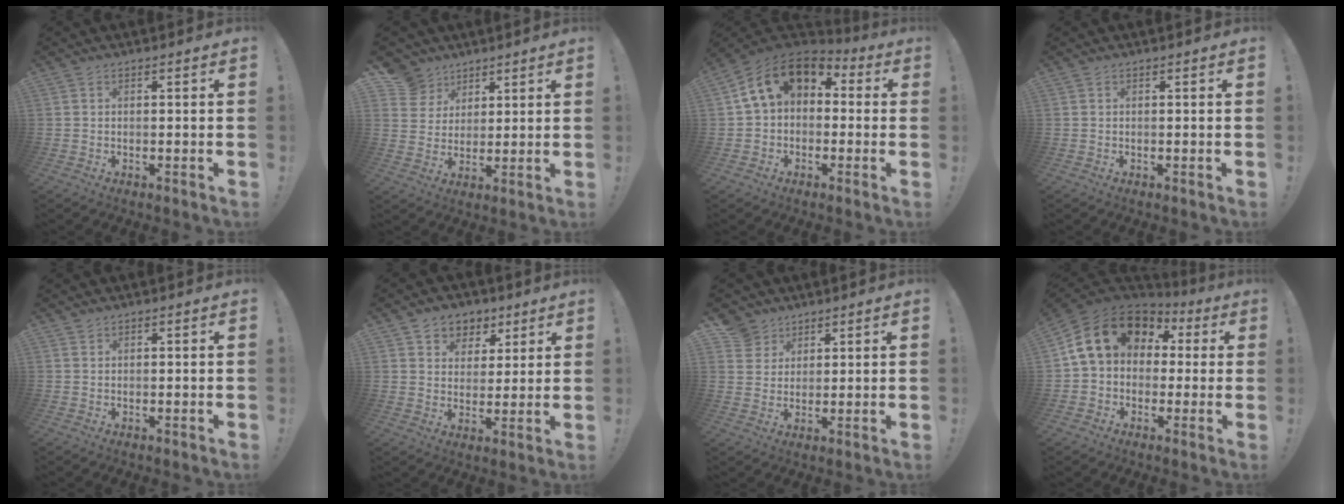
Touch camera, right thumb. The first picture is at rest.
{"total": 9.1, "force": [5.8, 6.9, 1.4], "torque": [-0.023, -0.040, 0.117]}
{"total": 13.5, "force": [4.3, 9.0, 9.2], "torque": [-0.155, -0.001, 0.077]}
{"total": 0.0}
{"total": 0.7, "force": [0.5, 0.4, 0.0], "torque": [0.006, -0.003, 0.010]}
{"total": 6.9, "force": [3.6, 5.8, 0.8], "torque": [-0.005, -0.026, 0.074]}
{"total": 6.3, "force": [4.2, 4.7, 0.5], "torque": [-0.012, -0.028, 0.083]}
{"total": 16.7, "force": [5.1, 12.4, 9.9], "torque": [-0.175, 0.000, 0.099]}